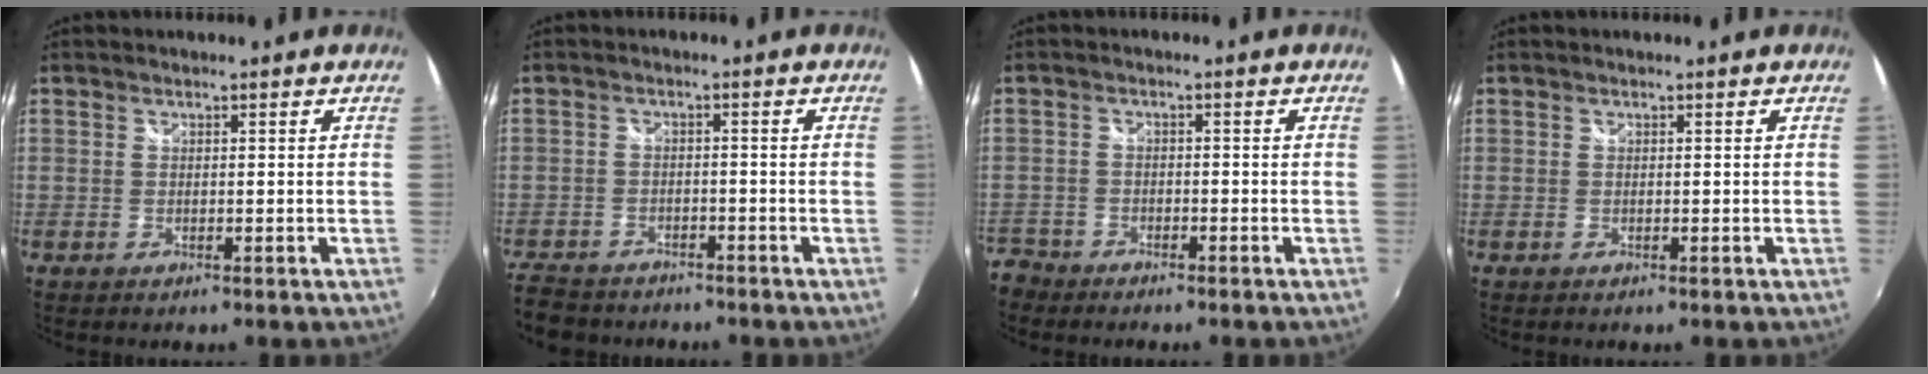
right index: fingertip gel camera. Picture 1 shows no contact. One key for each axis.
{"total": 9.6, "fx": -8.0, "fy": 4.8, "fz": 2.2, "tx": -0.085, "ty": -0.005, "tz": -0.138}
{"total": 5.4, "fx": -4.3, "fy": 3.3, "fz": 0.1, "tx": -0.030, "ty": -0.003, "tz": -0.090}
{"total": 0.0}